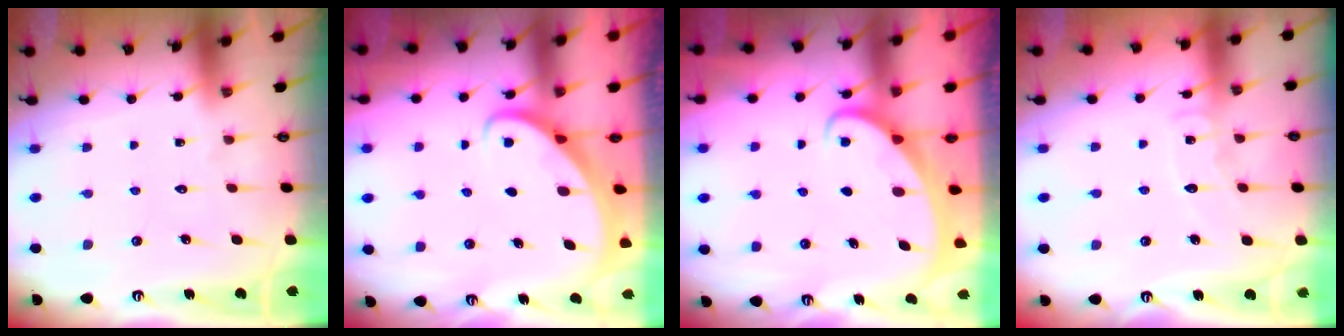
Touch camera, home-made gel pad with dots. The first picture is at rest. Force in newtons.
{"total": 2.7, "press": 2.7, "slide": 0.2}
{"total": 2.1, "press": 2.1, "slide": 0.2}
{"total": 6.5, "press": 6.5, "slide": 0.6}